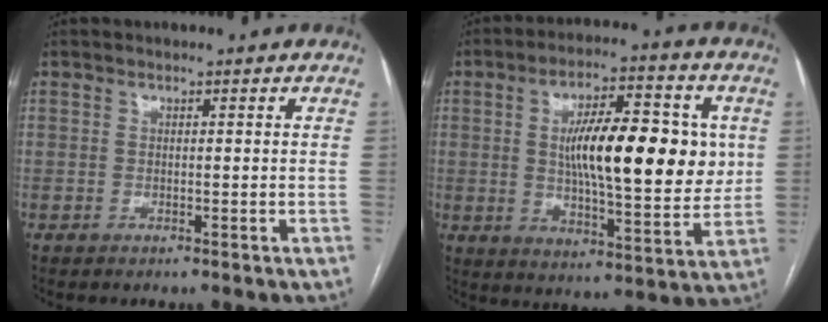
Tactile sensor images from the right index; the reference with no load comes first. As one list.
[{"total": 17.4, "force": [2.6, 5.4, 16.3], "torque": [-0.255, 0.016, 0.042]}]